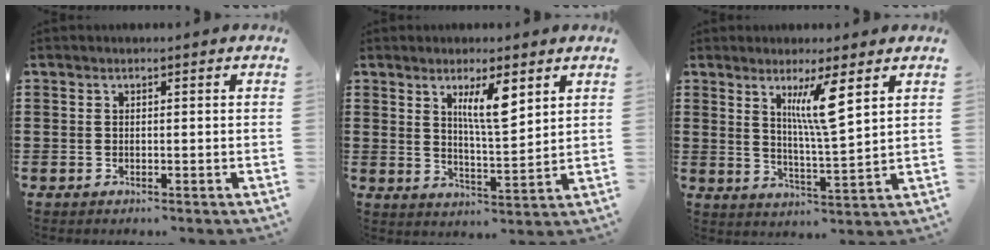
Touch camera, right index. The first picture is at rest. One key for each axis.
{"total": 7.0, "fx": 3.5, "fy": 1.7, "fz": 5.8, "tx": -0.106, "ty": -0.002, "tz": 0.056}
{"total": 7.2, "fx": 3.5, "fy": 0.7, "fz": 6.2, "tx": -0.115, "ty": -0.007, "tz": 0.054}